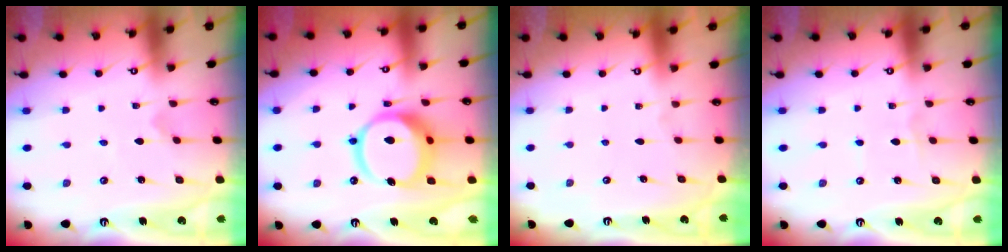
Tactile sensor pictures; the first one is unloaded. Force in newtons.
{"total": 15.7, "press": 15.6, "slide": 1.8}
{"total": 0.0}
{"total": 1.5, "press": 1.4, "slide": 0.2}